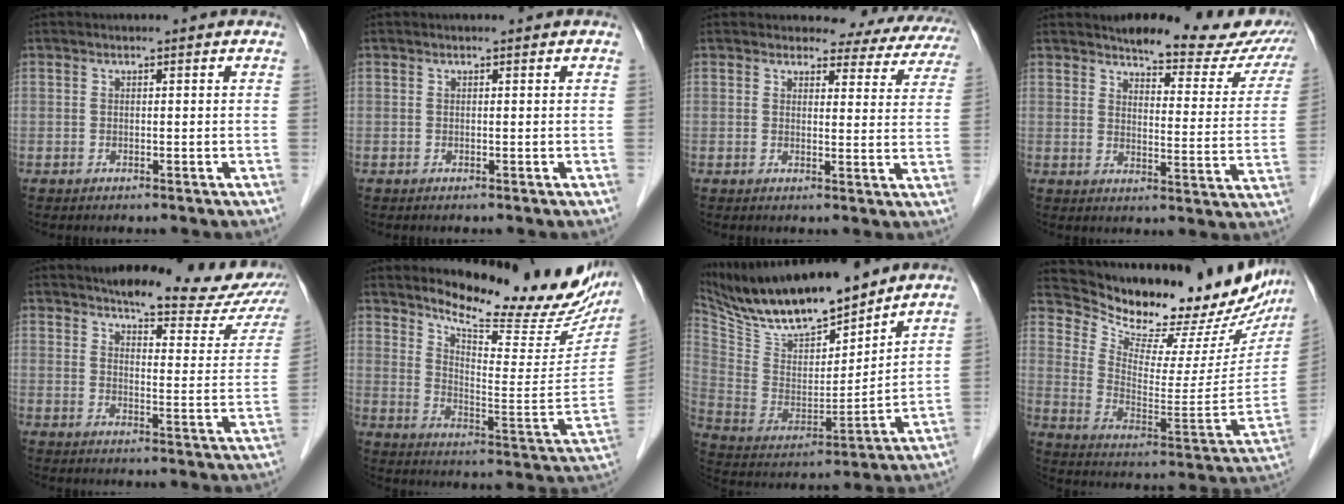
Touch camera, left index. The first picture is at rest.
{"total": 0.0}
{"total": 10.5, "force": [9.7, 3.7, 1.6], "torque": [0.011, -0.021, 0.078]}
{"total": 17.4, "force": [15.9, 4.3, 5.6], "torque": [-0.036, -0.041, 0.169]}
{"total": 18.3, "force": [16.4, 4.0, 7.0], "torque": [-0.060, -0.034, 0.180]}
{"total": 20.2, "force": [17.4, 4.6, 9.2], "torque": [-0.130, -0.064, 0.229]}
{"total": 18.2, "force": [15.9, 3.7, 8.0], "torque": [-0.156, -0.005, 0.292]}
{"total": 26.1, "force": [23.0, 6.5, 10.6], "torque": [-0.163, -0.069, 0.311]}